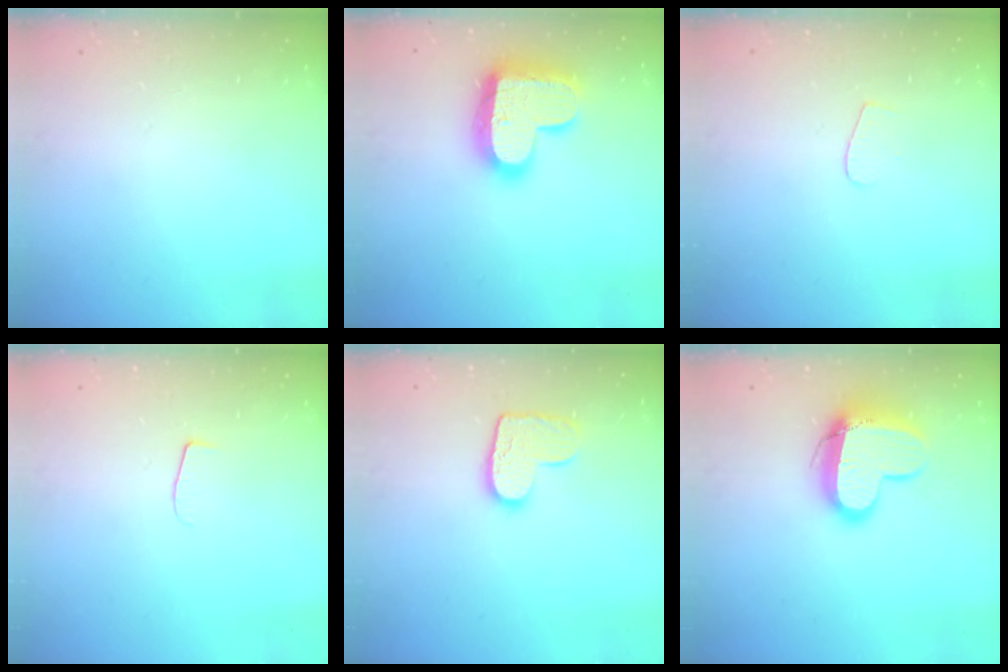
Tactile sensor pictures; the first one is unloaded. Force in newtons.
{"total": 19.9, "press": 19.9, "slide": 1.3}
{"total": 3.9, "press": 3.9, "slide": 0.4}
{"total": 4.3, "press": 4.3, "slide": 0.5}
{"total": 10.3, "press": 10.2, "slide": 0.6}
{"total": 13.1, "press": 13.0, "slide": 1.1}